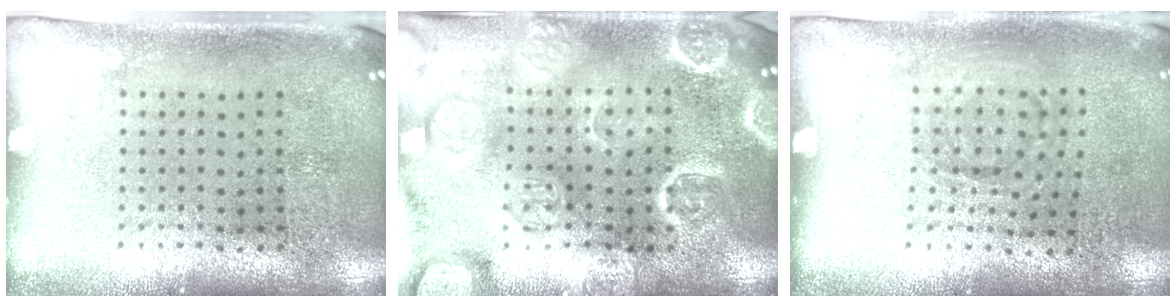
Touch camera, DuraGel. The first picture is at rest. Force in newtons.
{"total": 6.1, "press": 6.0, "slide": 0.9}
{"total": 1.0, "press": 0.7, "slide": 0.7}